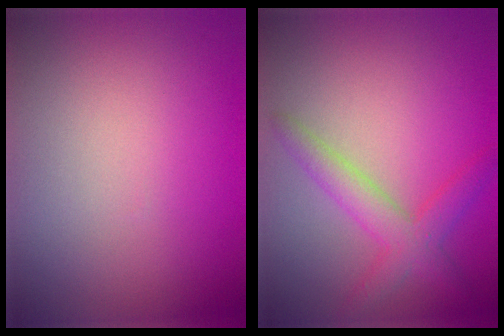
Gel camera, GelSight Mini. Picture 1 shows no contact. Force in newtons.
{"total": 3.5, "press": 3.5, "slide": 0.1}